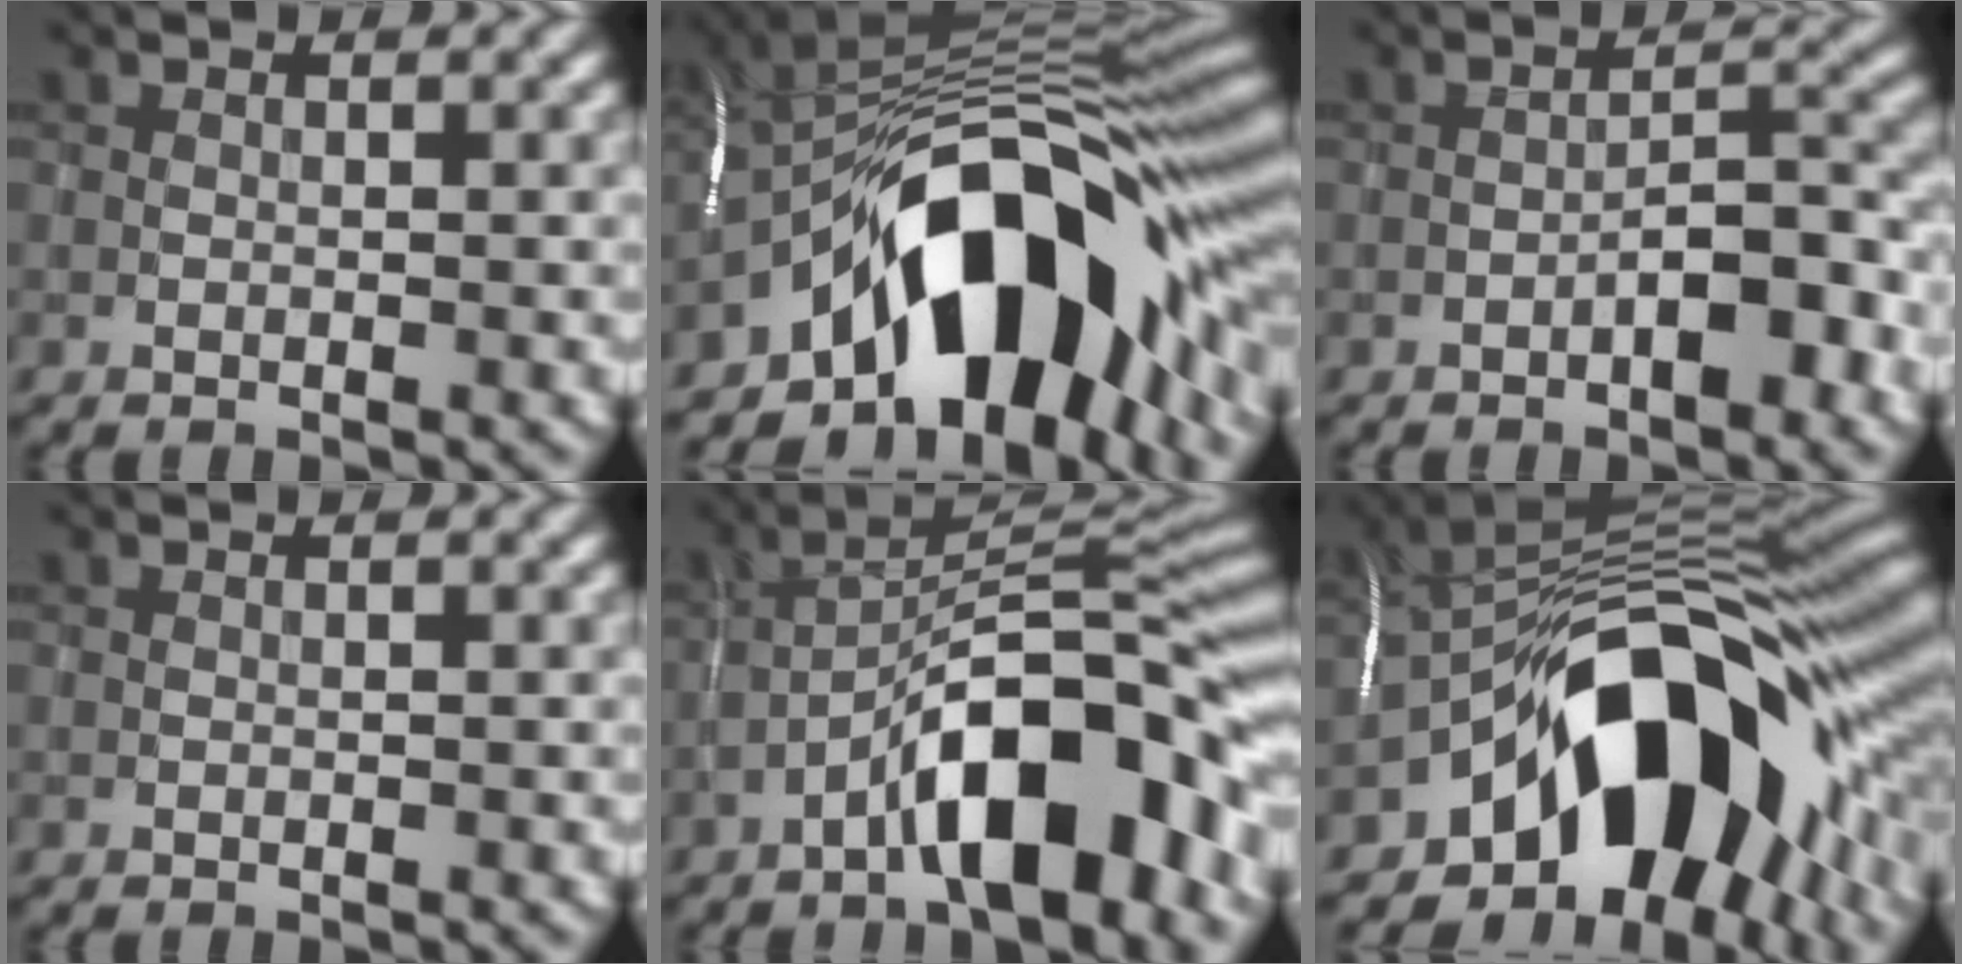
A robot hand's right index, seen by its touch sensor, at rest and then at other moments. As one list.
[{"total": 14.9, "force": [-6.3, 7.1, 11.5], "torque": [-0.155, 0.023, -0.112]}, {"total": 3.7, "force": [-2.0, 1.1, 2.9], "torque": [-0.041, 0.017, -0.033]}, {"total": 0.0}, {"total": 11.3, "force": [-5.7, 3.7, 9.0], "torque": [-0.126, 0.023, -0.102]}, {"total": 14.7, "force": [-6.3, 7.9, 10.7], "torque": [-0.140, 0.017, -0.114]}]